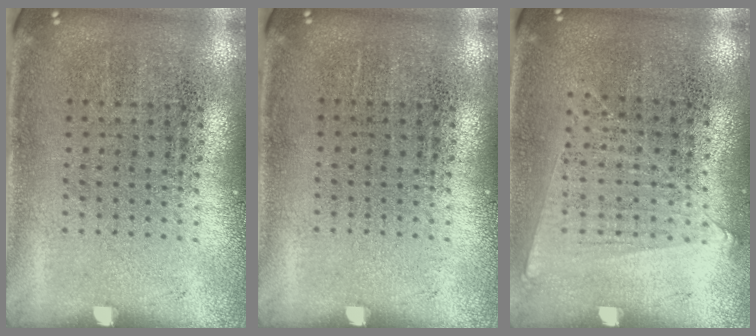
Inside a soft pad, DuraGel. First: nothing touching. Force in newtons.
{"total": 0.0}
{"total": 1.1, "press": 1.0, "slide": 0.5}